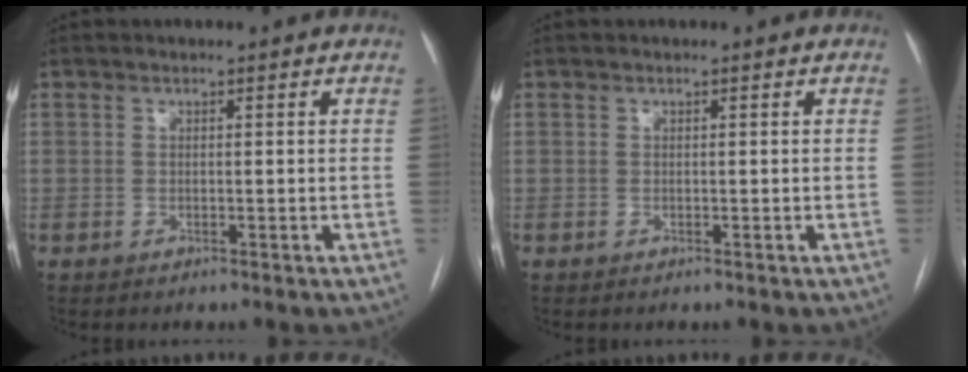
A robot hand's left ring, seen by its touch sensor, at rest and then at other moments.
{"total": 0.0}